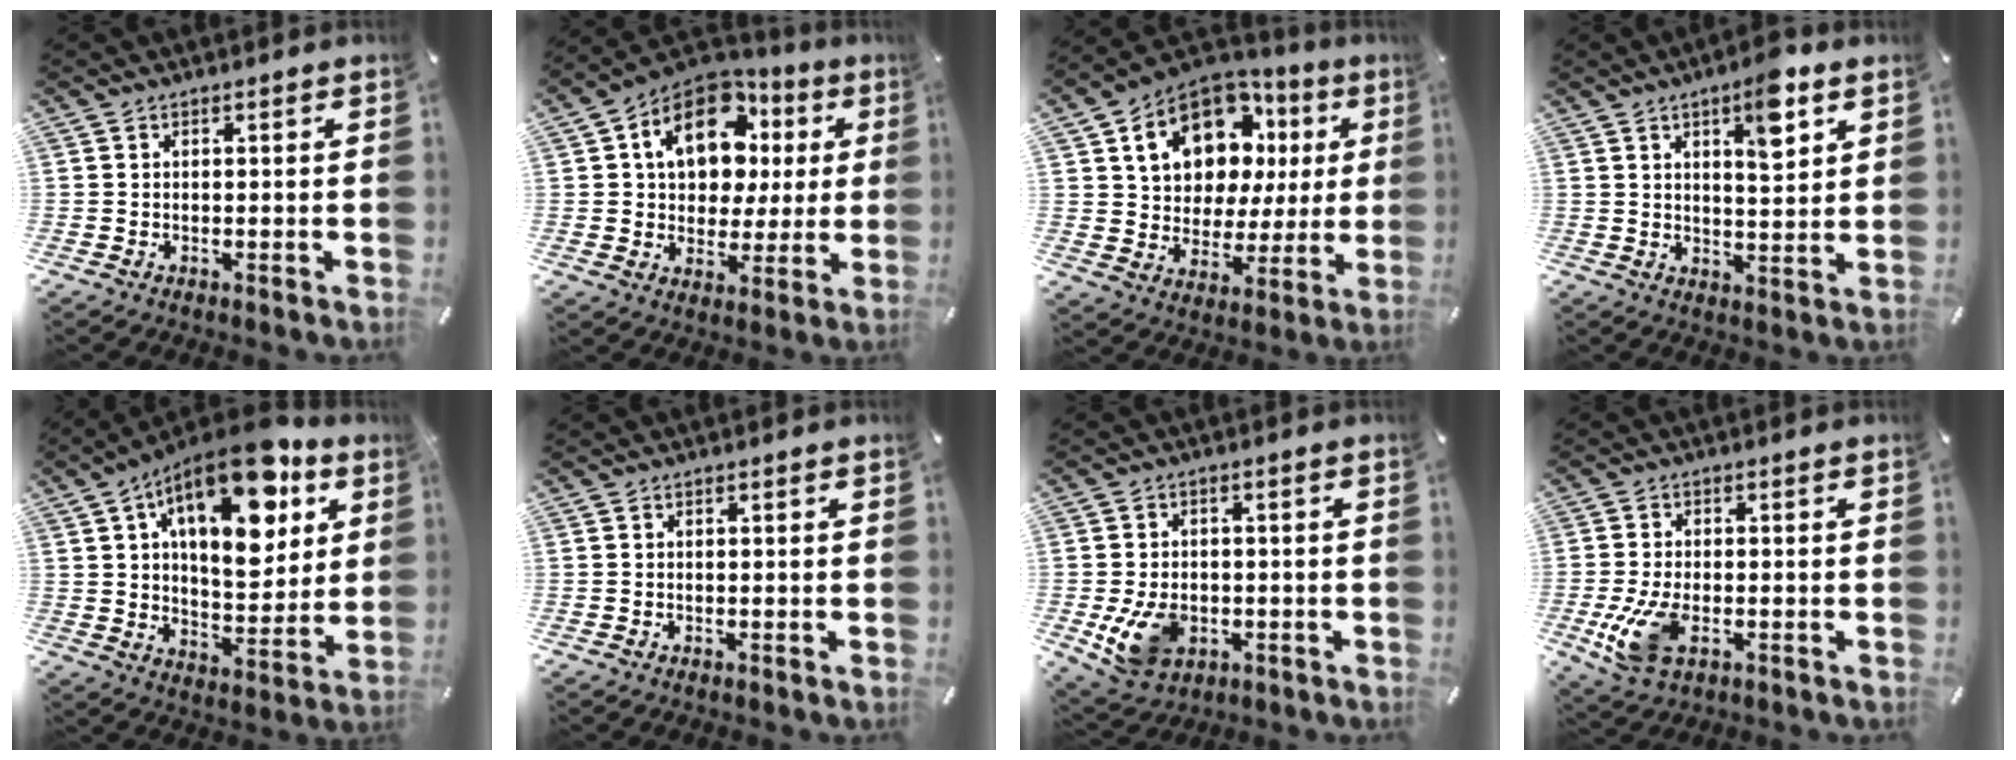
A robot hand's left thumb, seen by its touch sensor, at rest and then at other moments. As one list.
[{"total": 15.4, "force": [5.8, 11.3, 8.6], "torque": [-0.144, -0.015, 0.108]}, {"total": 15.0, "force": [7.2, 11.2, 6.9], "torque": [-0.126, -0.039, 0.135]}, {"total": 9.0, "force": [5.2, 3.0, 6.7], "torque": [-0.086, -0.030, 0.079]}, {"total": 21.6, "force": [10.4, 10.8, 15.5], "torque": [-0.240, -0.049, 0.170]}, {"total": 0.0}, {"total": 9.8, "force": [-2.2, 7.5, 6.0], "torque": [-0.119, 0.005, -0.037]}, {"total": 9.1, "force": [-2.5, 5.1, 7.1], "torque": [-0.156, -0.011, -0.044]}]